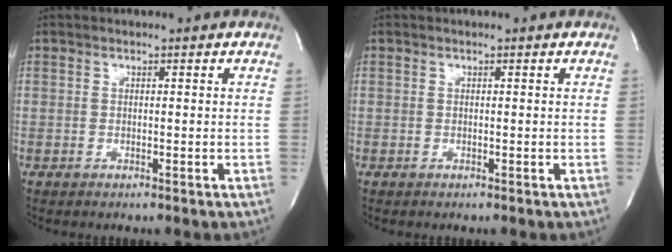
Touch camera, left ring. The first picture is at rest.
{"total": 0.0}